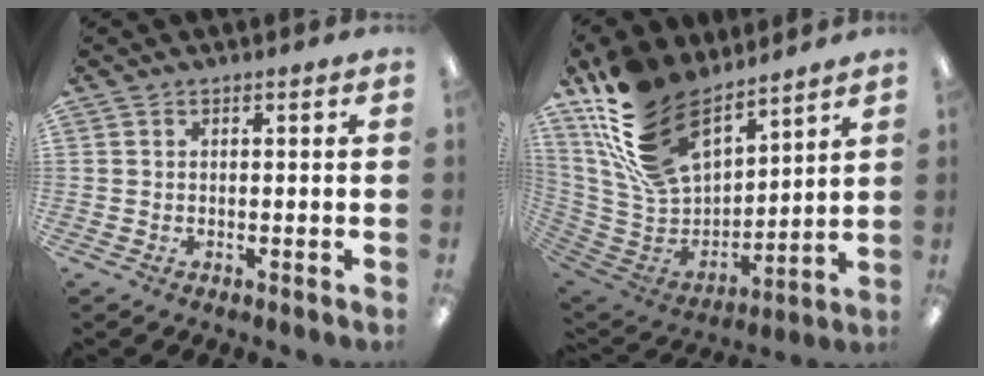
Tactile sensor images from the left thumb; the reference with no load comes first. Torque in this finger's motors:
{"motor_torque": [2.16, 2.18, 1.38, -1.39, 0.55]}